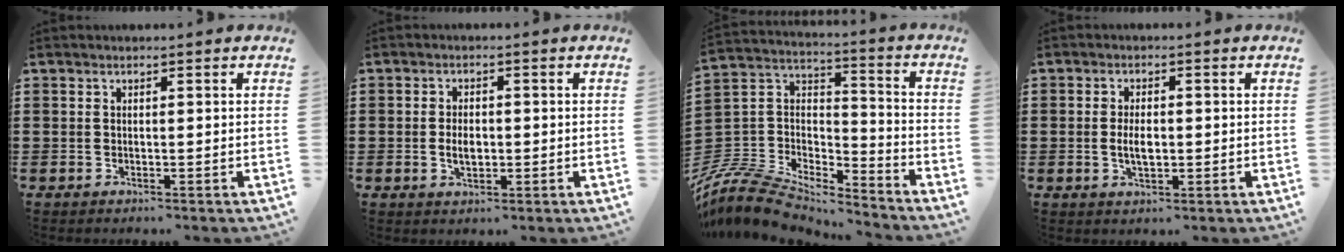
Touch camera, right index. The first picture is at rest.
{"total": 3.2, "force": [-0.3, 1.9, 2.5], "torque": [-0.041, 0.001, -0.008]}
{"total": 9.4, "force": [-8.5, 3.1, 2.6], "torque": [-0.075, 0.003, -0.172]}
{"total": 3.7, "force": [-0.2, 1.7, 3.2], "torque": [-0.052, 0.000, -0.006]}